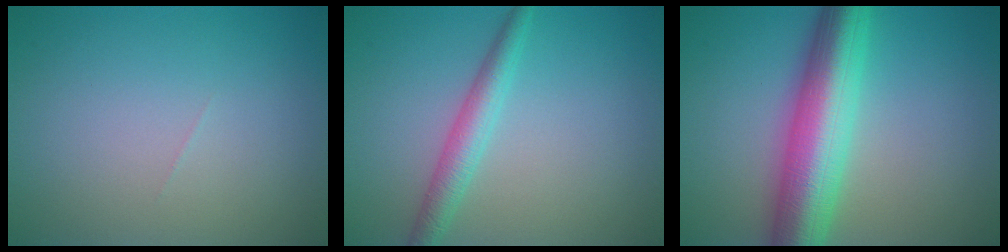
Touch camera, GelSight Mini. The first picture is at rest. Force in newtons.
{"total": 2.8, "press": 2.8, "slide": 0.1}
{"total": 9.3, "press": 9.3, "slide": 0.3}